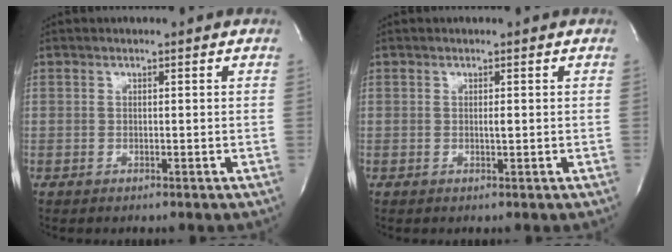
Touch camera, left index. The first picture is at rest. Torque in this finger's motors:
{"motor_torque": [0.16, -0.06, 0.00, 0.00]}